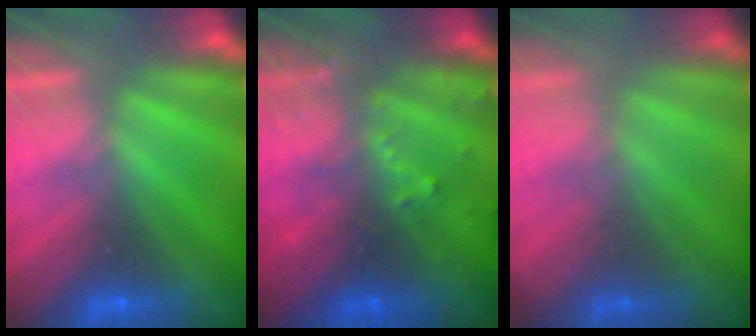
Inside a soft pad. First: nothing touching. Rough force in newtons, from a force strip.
{"total": 6.3}
{"total": 1.8}